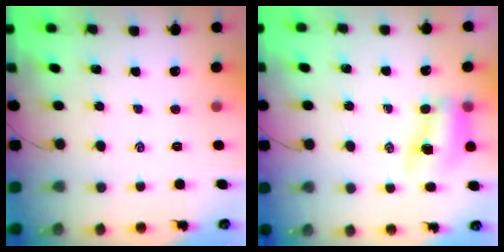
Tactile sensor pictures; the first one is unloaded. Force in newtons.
{"total": 8.4, "press": 8.3, "slide": 1.1}